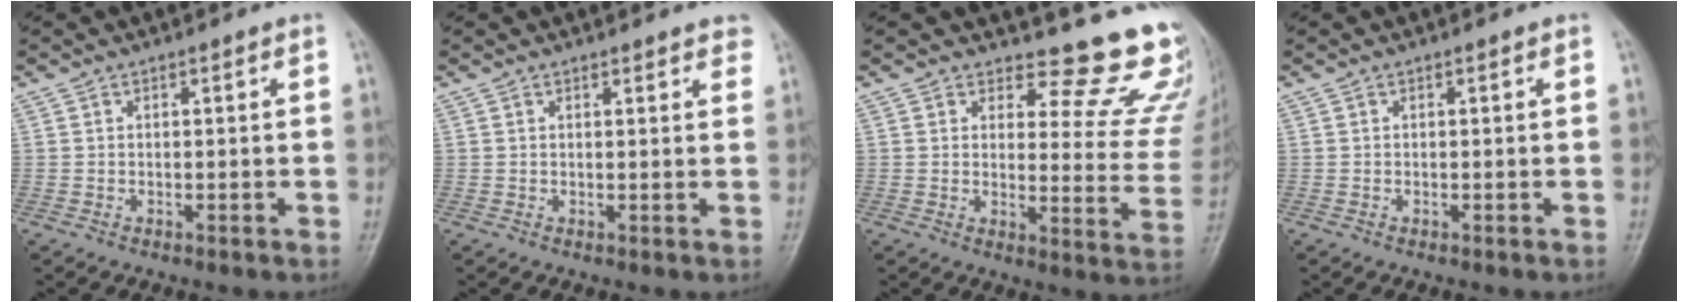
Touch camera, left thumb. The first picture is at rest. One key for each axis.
{"total": 2.6, "fx": 2.0, "fy": 0.9, "fz": 1.3, "tx": 0.003, "ty": -0.002, "tz": 0.018}
{"total": 13.5, "fx": 12.9, "fy": 3.2, "fz": 2.5, "tx": 0.011, "ty": -0.152, "tz": 0.130}
{"total": 0.0}